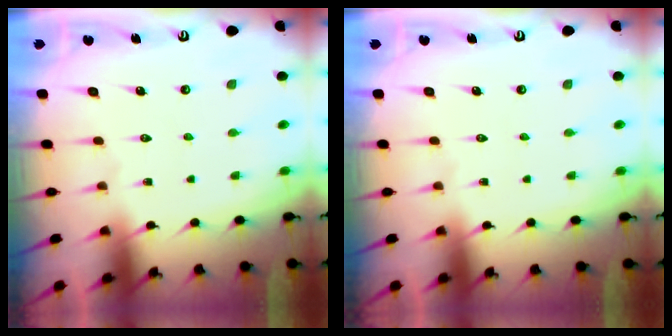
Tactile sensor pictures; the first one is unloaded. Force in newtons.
{"total": 0.0}